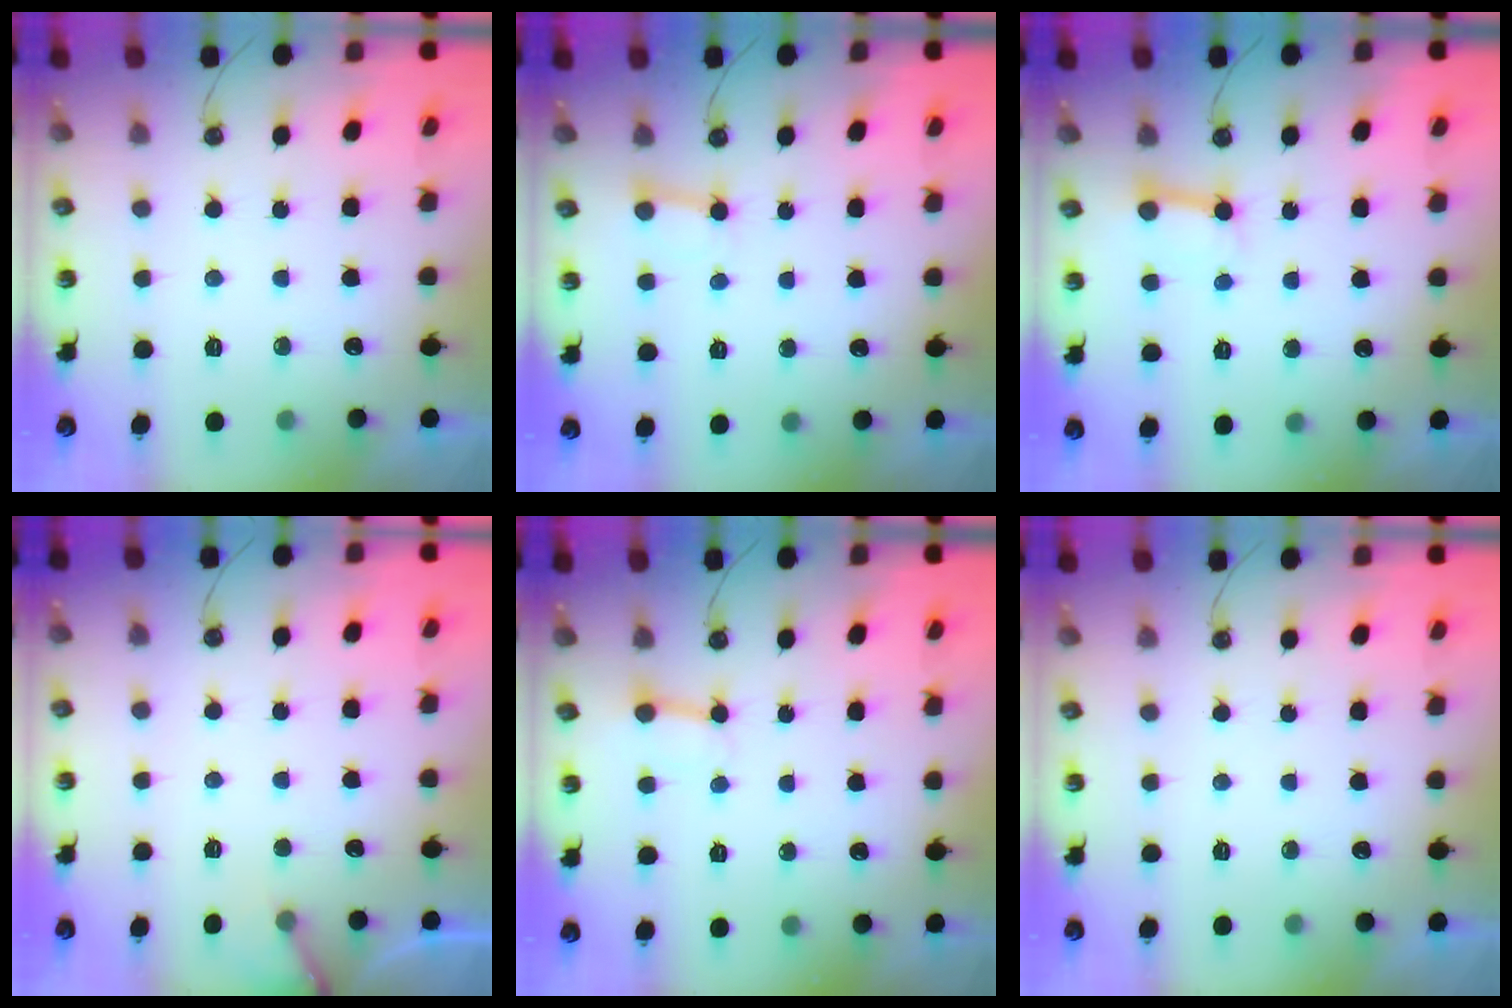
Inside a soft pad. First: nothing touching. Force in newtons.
{"total": 3.0, "press": 3.0, "slide": 0.1}
{"total": 3.9, "press": 3.8, "slide": 0.5}
{"total": 5.2, "press": 5.2, "slide": 0.4}
{"total": 2.9, "press": 2.9, "slide": 0.4}
{"total": 0.0}